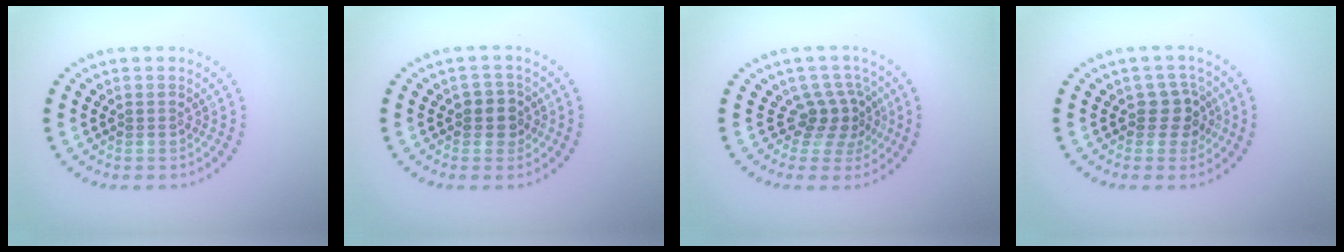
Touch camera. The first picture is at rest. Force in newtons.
{"total": 2.0, "press": 1.8, "slide": 0.9}
{"total": 3.0, "press": 1.9, "slide": 2.3}
{"total": 2.4, "press": 2.1, "slide": 1.3}